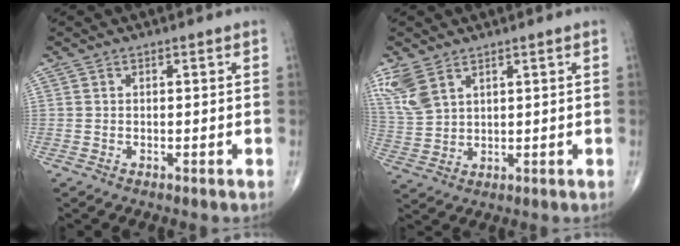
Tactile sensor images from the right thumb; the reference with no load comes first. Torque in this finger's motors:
{"motor_torque": [0.26, 1.97, 0.95, 0.87, 0.08]}